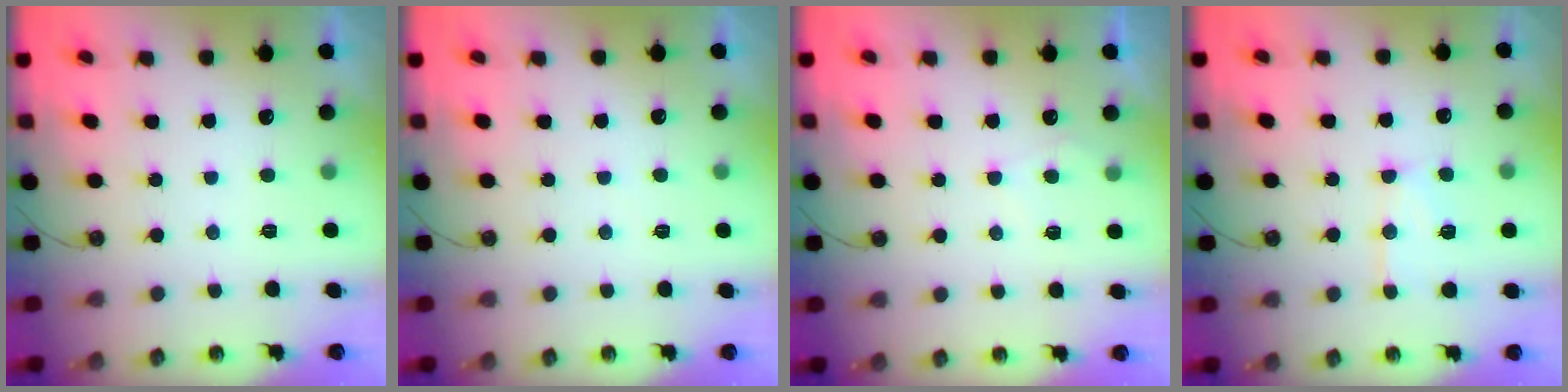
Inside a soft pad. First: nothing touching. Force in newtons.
{"total": 3.1, "press": 3.1, "slide": 0.4}
{"total": 4.7, "press": 4.7, "slide": 0.5}
{"total": 10.9, "press": 10.9, "slide": 0.9}